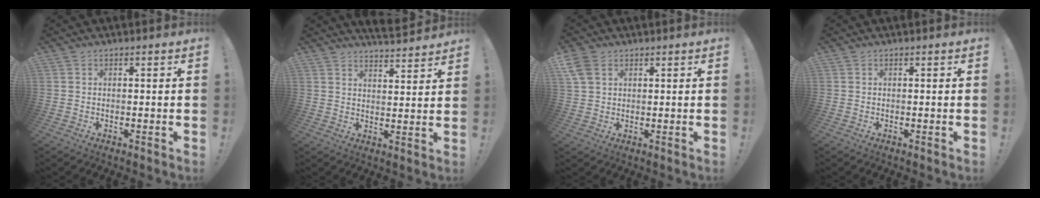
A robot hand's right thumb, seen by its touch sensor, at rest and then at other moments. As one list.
[{"total": 5.3, "force": [5.0, 0.9, 1.4], "torque": [-0.012, -0.045, 0.088]}, {"total": 5.6, "force": [2.8, 3.9, 2.9], "torque": [-0.062, -0.006, 0.058]}, {"total": 0.0}]